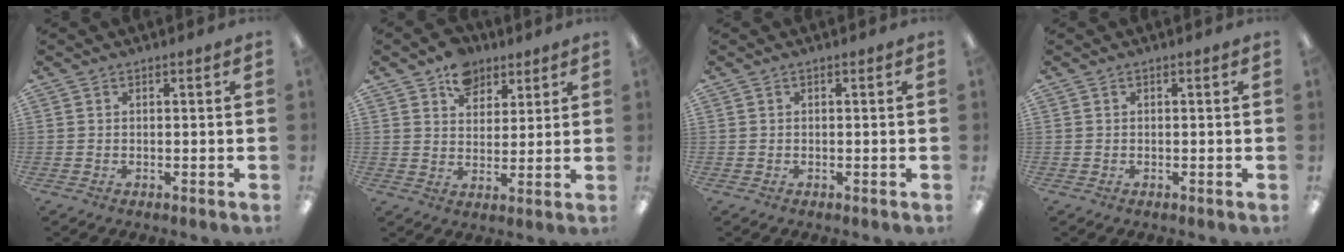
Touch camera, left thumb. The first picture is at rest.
{"total": 9.4, "force": [6.0, 6.5, 3.2], "torque": [-0.040, -0.025, 0.107]}
{"total": 0.0}
{"total": 0.0}